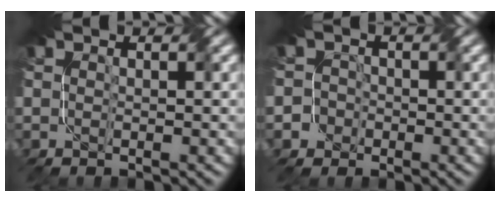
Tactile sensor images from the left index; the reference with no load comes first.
{"total": 2.6, "force": [-1.7, 2.1, -0.1], "torque": [0.027, 0.012, -0.039]}